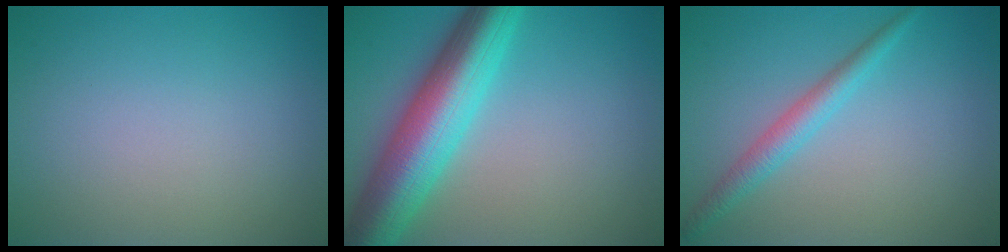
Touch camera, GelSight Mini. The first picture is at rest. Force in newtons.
{"total": 9.6, "press": 9.6, "slide": 0.3}
{"total": 2.4, "press": 2.4, "slide": 0.1}